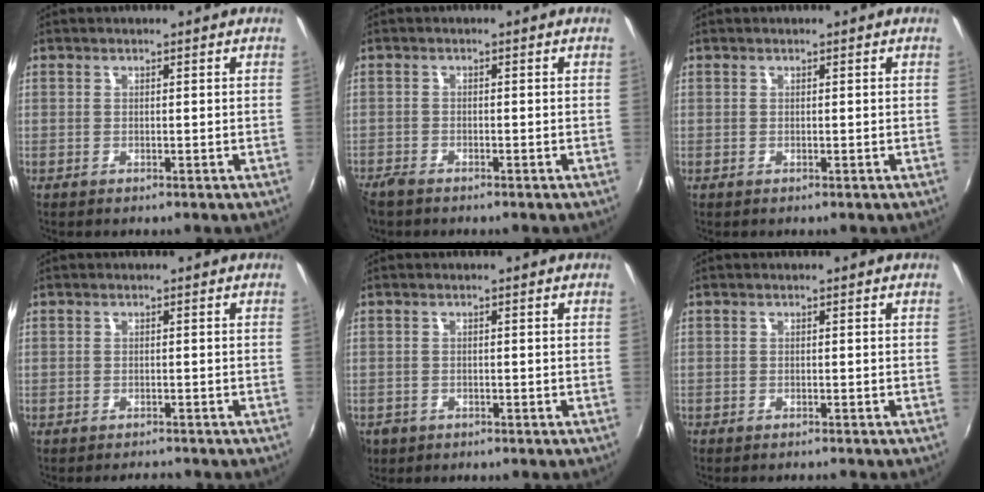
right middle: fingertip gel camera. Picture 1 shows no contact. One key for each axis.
{"total": 2.8, "fx": -2.5, "fy": 0.9, "fz": 0.9, "tx": -0.027, "ty": -0.011, "tz": -0.052}
{"total": 0.0}
{"total": 2.5, "fx": -2.3, "fy": 0.5, "fz": 0.6, "tx": -0.021, "ty": -0.002, "tz": -0.035}
{"total": 4.3, "fx": -2.3, "fy": 3.3, "fz": 1.5, "tx": -0.044, "ty": -0.008, "tz": -0.038}
{"total": 1.6, "fx": -1.5, "fy": 0.2, "fz": 0.3, "tx": -0.018, "ty": -0.008, "tz": -0.030}